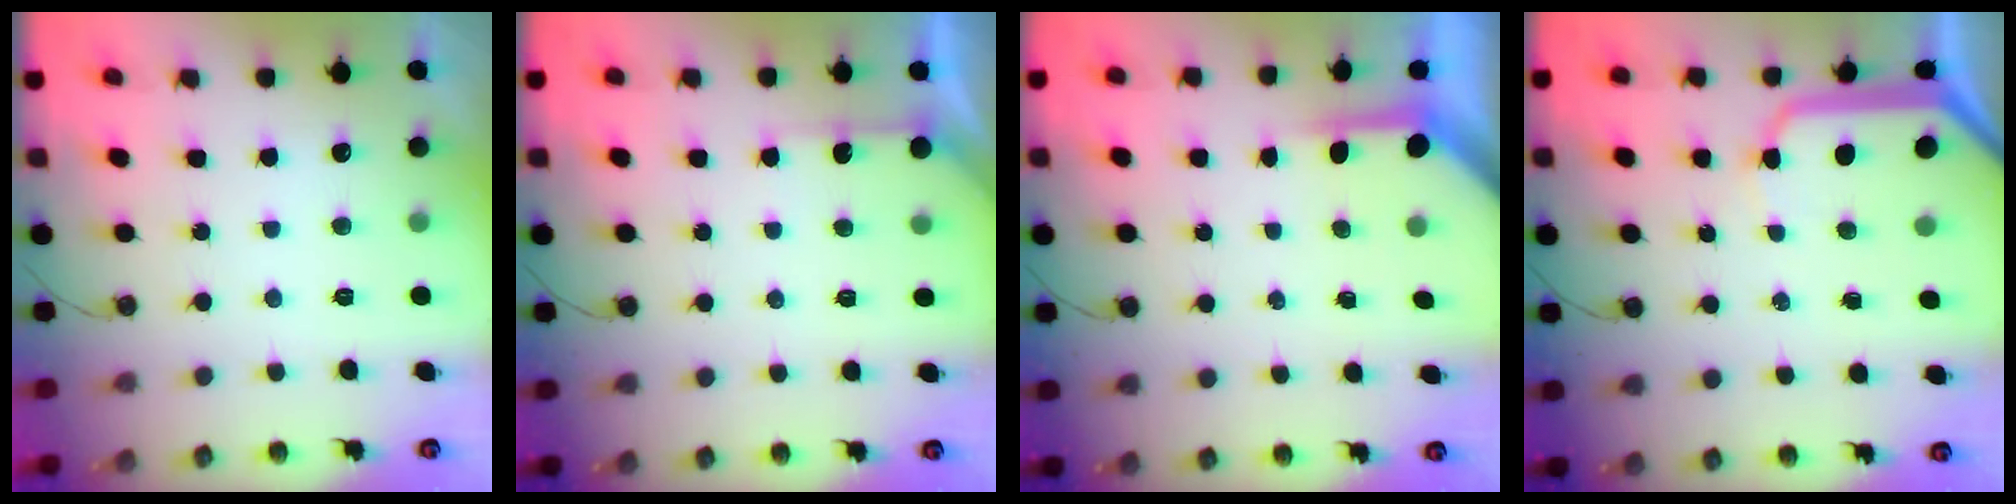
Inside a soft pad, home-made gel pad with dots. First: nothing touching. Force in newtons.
{"total": 4.3, "press": 4.3, "slide": 0.5}
{"total": 3.7, "press": 3.7, "slide": 0.4}
{"total": 10.0, "press": 9.9, "slide": 1.2}